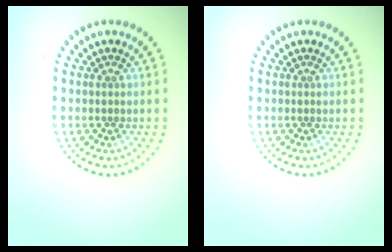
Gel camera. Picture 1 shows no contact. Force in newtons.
{"total": 0.0}